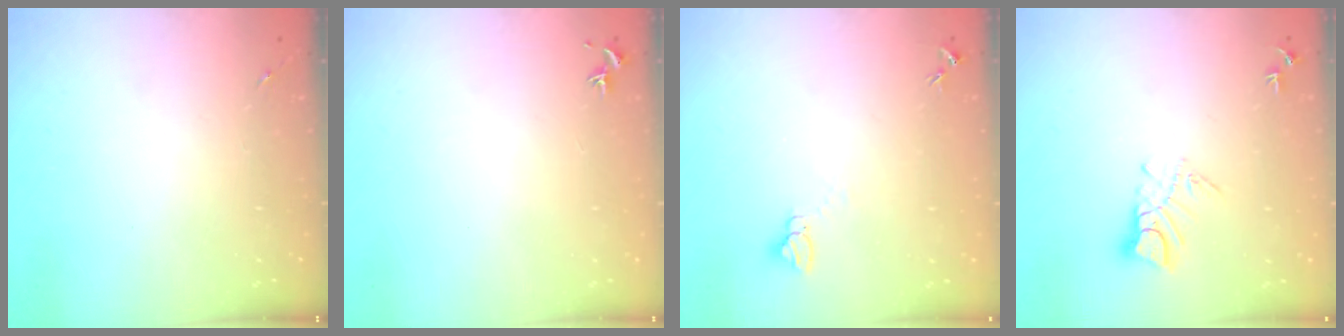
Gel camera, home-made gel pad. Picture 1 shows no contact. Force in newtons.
{"total": 0.0}
{"total": 3.9, "press": 3.8, "slide": 0.3}
{"total": 6.5, "press": 6.5, "slide": 0.5}